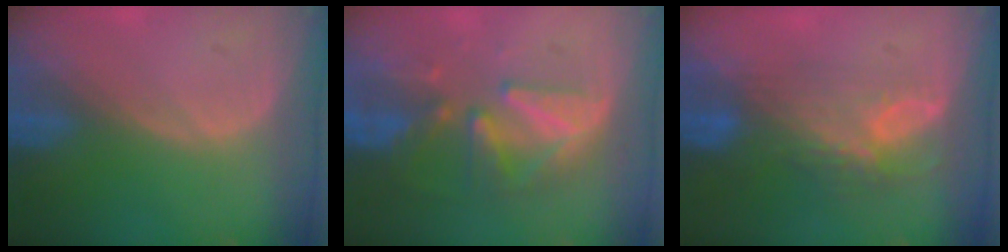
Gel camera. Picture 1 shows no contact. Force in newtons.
{"total": 8.4, "press": 8.0, "slide": 2.4}
{"total": 7.8, "press": 6.8, "slide": 3.8}